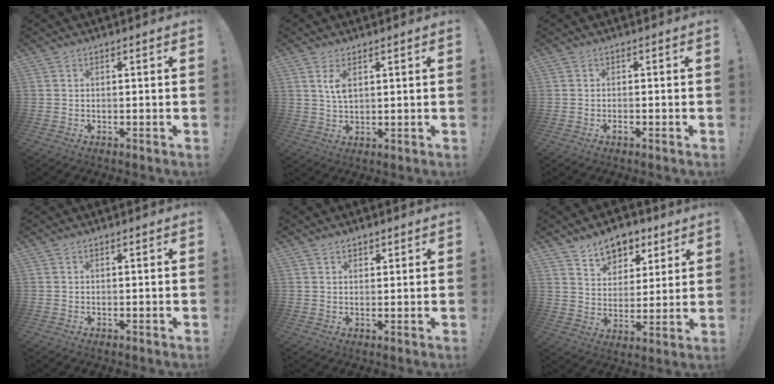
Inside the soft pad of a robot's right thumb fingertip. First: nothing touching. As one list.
[{"total": 4.4, "force": [1.8, 1.8, 3.6], "torque": [-0.060, -0.008, 0.028]}, {"total": 1.0, "force": [-0.8, 0.1, 0.5], "torque": [-0.016, 0.002, -0.013]}, {"total": 0.0}, {"total": 1.7, "force": [1.3, 1.0, 0.5], "torque": [-0.003, -0.005, 0.022]}, {"total": 13.6, "force": [9.4, 7.7, 6.0], "torque": [-0.100, -0.051, 0.177]}]